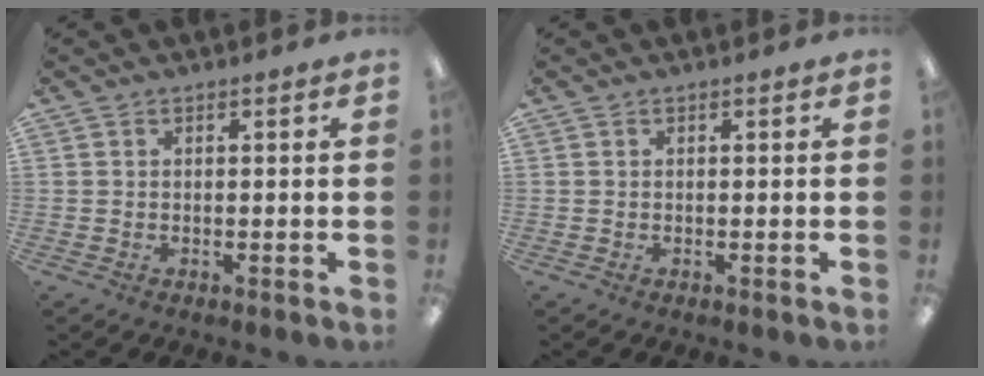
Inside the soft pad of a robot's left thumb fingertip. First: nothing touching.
{"total": 0.0}